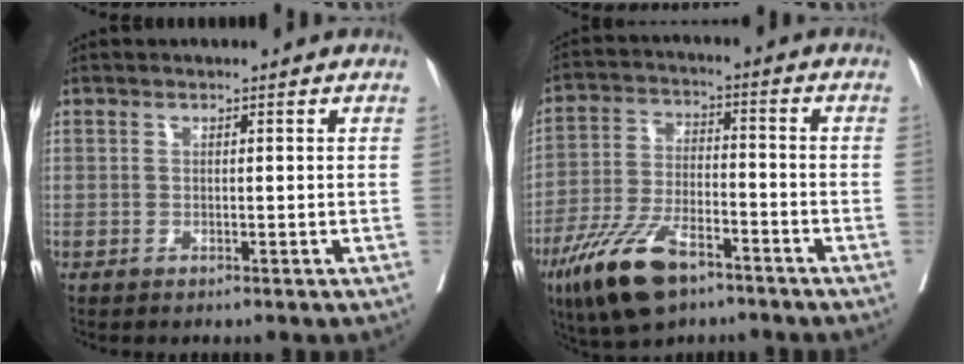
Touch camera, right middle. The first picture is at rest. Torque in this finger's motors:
{"motor_torque": [1.28, -0.85, 0.68, 0.21]}